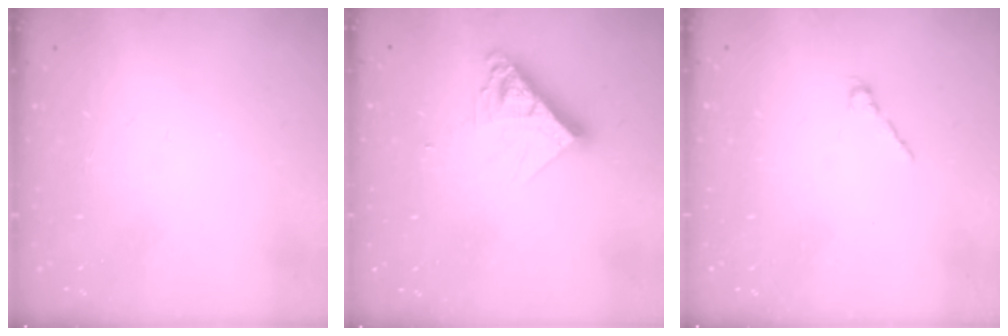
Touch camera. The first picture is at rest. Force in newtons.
{"total": 10.7, "press": 10.6, "slide": 1.0}
{"total": 2.1, "press": 2.0, "slide": 0.7}